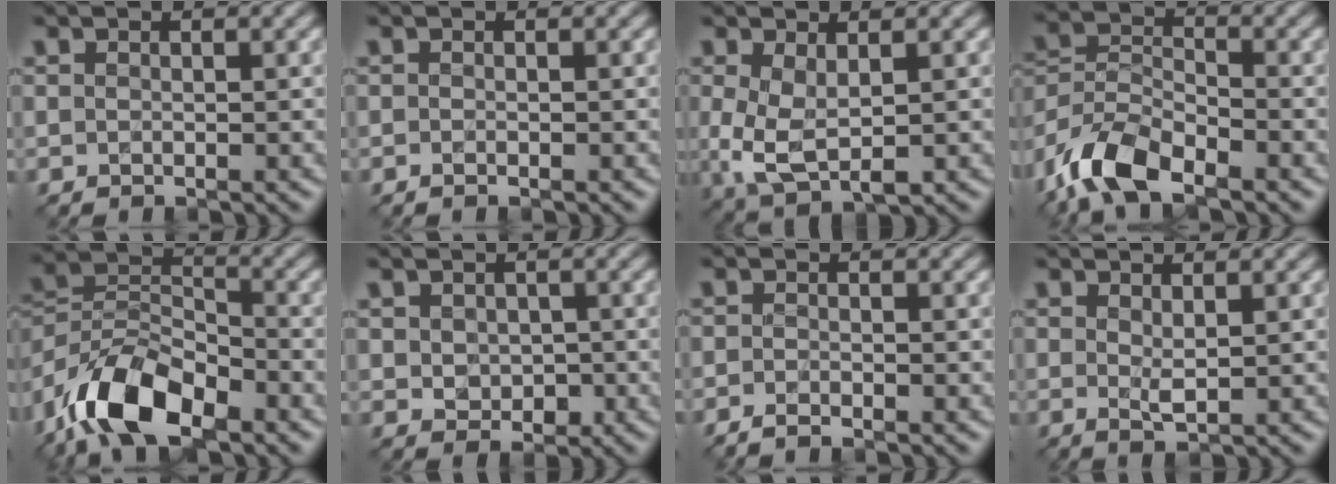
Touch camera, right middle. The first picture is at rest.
{"total": 0.0}
{"total": 4.3, "force": [-0.1, 2.2, 3.7], "torque": [-0.090, -0.010, 0.004]}
{"total": 8.2, "force": [-5.7, 3.6, 4.8], "torque": [-0.095, -0.001, -0.125]}
{"total": 10.5, "force": [-6.8, 5.0, 6.3], "torque": [-0.115, 0.006, -0.144]}
{"total": 2.3, "force": [0.1, 1.9, 1.2], "torque": [-0.020, -0.005, 0.005]}
{"total": 1.3, "force": [-1.1, 0.2, 0.7], "torque": [-0.012, -0.003, -0.025]}
{"total": 1.2, "force": [0.5, 0.2, 1.1], "torque": [-0.022, -0.003, 0.012]}